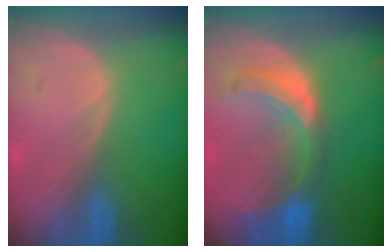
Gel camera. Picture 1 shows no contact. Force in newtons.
{"total": 8.0, "press": 7.1, "slide": 3.8}